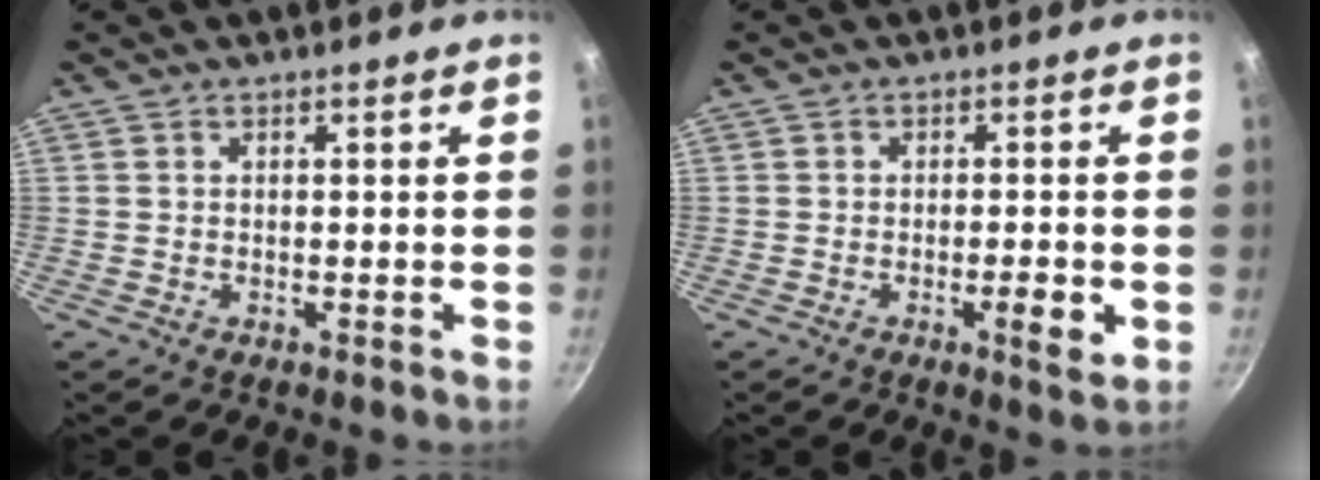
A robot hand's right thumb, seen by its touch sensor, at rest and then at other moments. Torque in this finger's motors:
{"motor_torque": [0.31, 0.44, -0.15, 0.02, 0.13]}